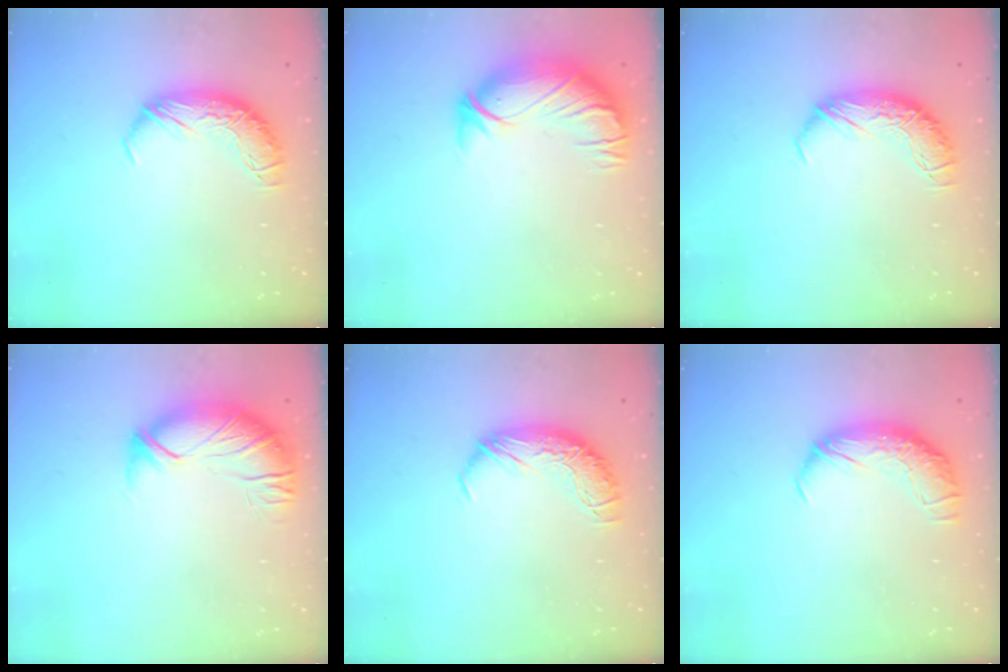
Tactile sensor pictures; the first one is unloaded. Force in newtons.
{"total": 3.0, "press": 0.5, "slide": 2.9}
{"total": 0.0}
{"total": 2.9, "press": 1.4, "slide": 2.5}
{"total": 0.0}
{"total": 1.5, "press": 0.2, "slide": 1.5}